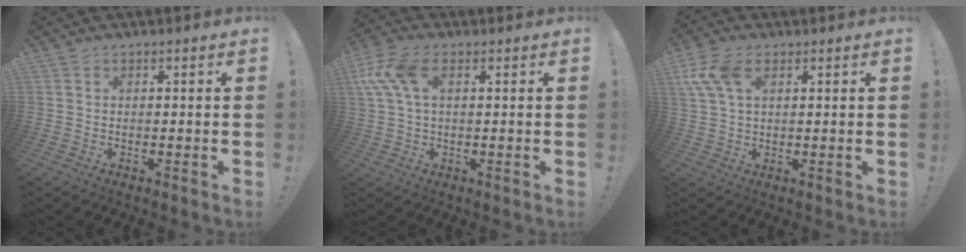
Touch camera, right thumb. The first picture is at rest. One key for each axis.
{"total": 10.6, "fx": 3.3, "fy": 5.8, "fz": 8.3, "tx": -0.180, "ty": 0.008, "tz": 0.067}
{"total": 9.5, "fx": 3.8, "fy": 5.6, "fz": 6.7, "tx": -0.155, "ty": 0.004, "tz": 0.075}